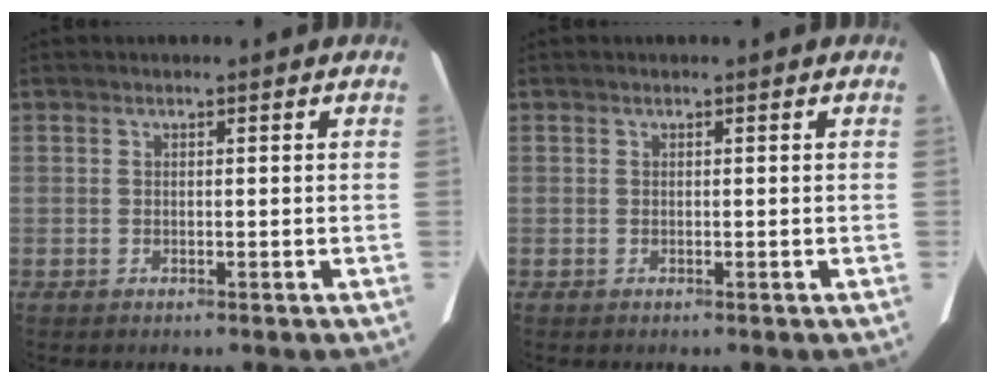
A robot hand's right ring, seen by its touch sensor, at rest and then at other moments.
{"total": 0.0}